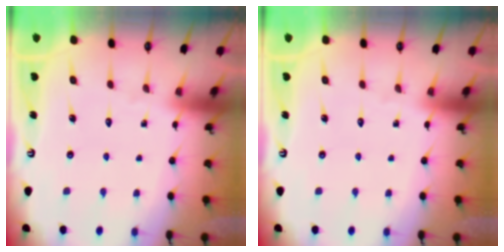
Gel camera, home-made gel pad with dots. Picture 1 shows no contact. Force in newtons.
{"total": 0.0}